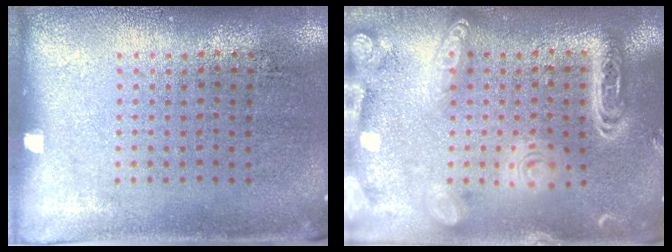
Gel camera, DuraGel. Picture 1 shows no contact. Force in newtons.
{"total": 3.7, "press": 3.7, "slide": 0.3}